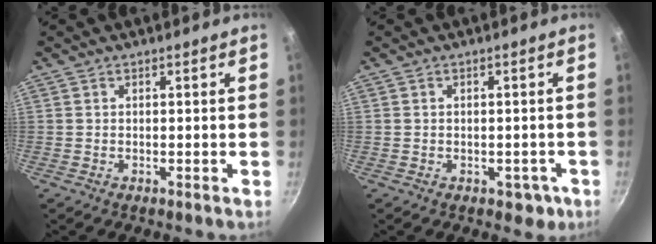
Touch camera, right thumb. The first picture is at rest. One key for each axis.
{"total": 3.2, "fx": -1.2, "fy": 2.3, "fz": 1.9, "tx": -0.006, "ty": 0.017, "tz": -0.001}